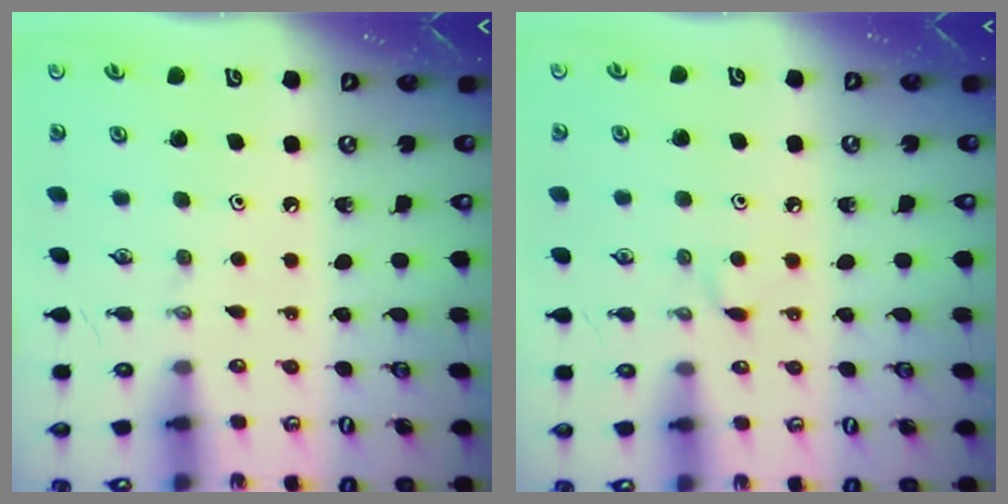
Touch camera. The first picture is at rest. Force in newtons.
{"total": 3.9, "press": 3.9, "slide": 0.6}